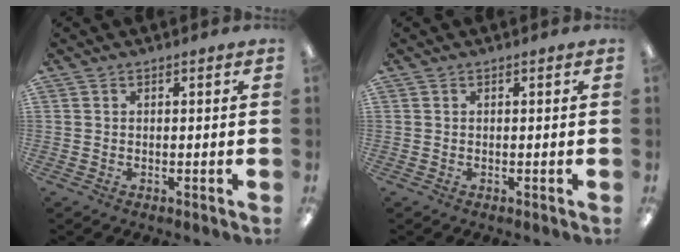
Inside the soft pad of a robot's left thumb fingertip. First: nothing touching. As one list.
[{"total": 0.0}]